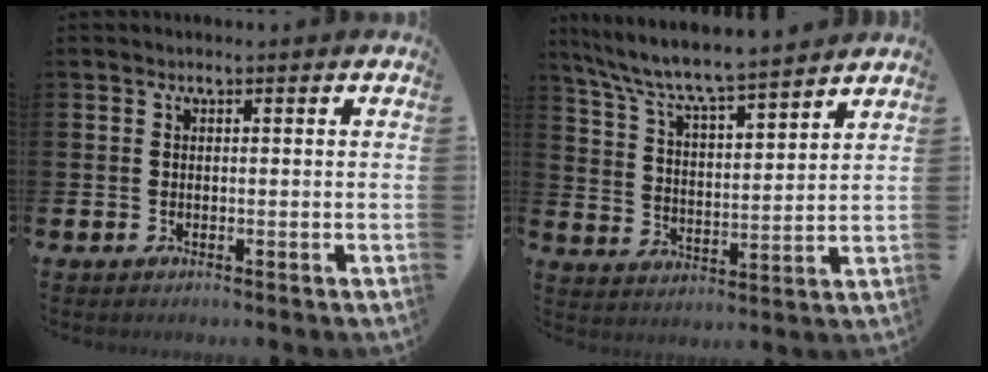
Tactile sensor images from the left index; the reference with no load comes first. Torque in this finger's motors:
{"motor_torque": [0.51, -0.54, 0.99, 0.21]}